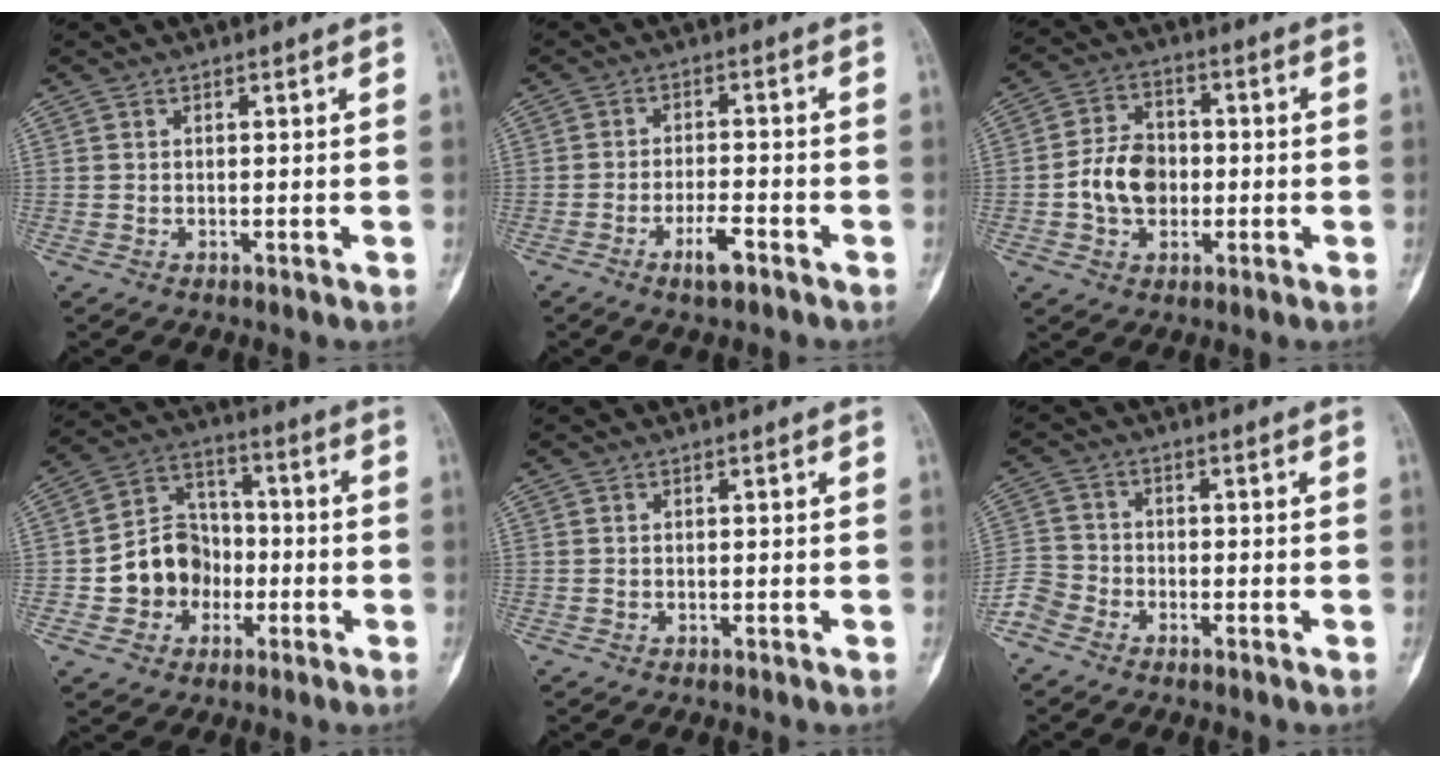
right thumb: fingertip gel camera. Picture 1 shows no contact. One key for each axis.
{"total": 4.6, "fx": -2.8, "fy": 1.3, "fz": 3.4, "tx": -0.059, "ty": 0.017, "tz": -0.051}
{"total": 9.0, "fx": -1.2, "fy": 6.9, "fz": 5.7, "tx": -0.080, "ty": 0.020, "tz": -0.027}
{"total": 11.6, "fx": -2.8, "fy": 10.1, "fz": 4.9, "tx": -0.040, "ty": 0.039, "tz": -0.051}
{"total": 0.0}
{"total": 4.3, "fx": -3.4, "fy": 2.5, "fz": 0.9, "tx": -0.011, "ty": 0.007, "tz": -0.082}